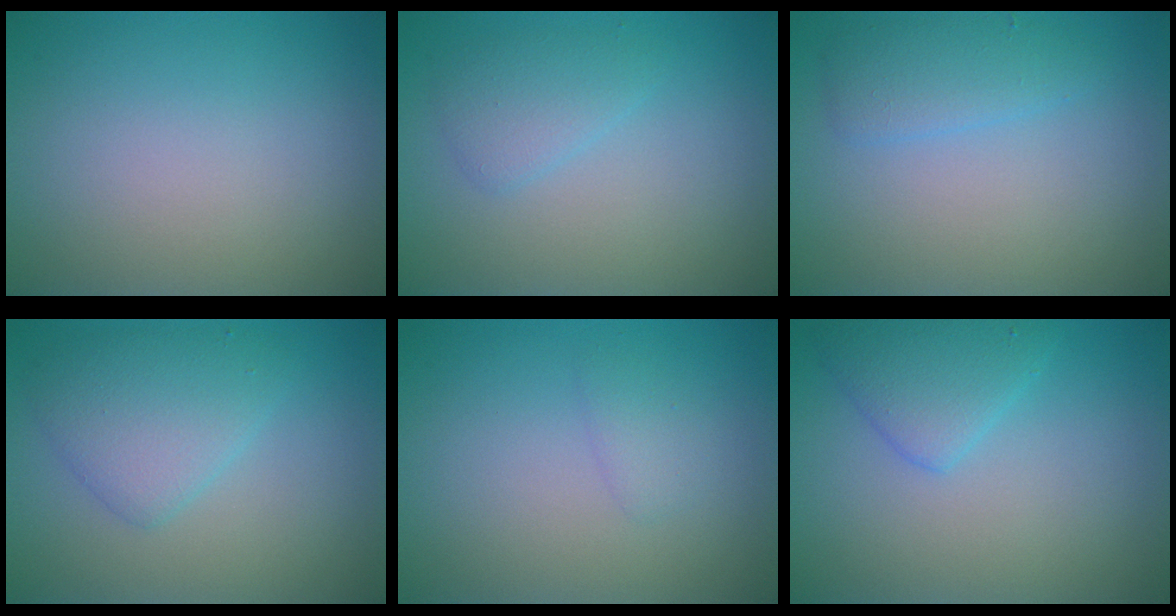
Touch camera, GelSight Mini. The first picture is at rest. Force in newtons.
{"total": 1.9, "press": 1.9, "slide": 0.1}
{"total": 2.3, "press": 2.3, "slide": 0.0}
{"total": 3.6, "press": 3.6, "slide": 0.2}
{"total": 1.0, "press": 1.0, "slide": 0.1}
{"total": 2.8, "press": 2.8, "slide": 0.2}